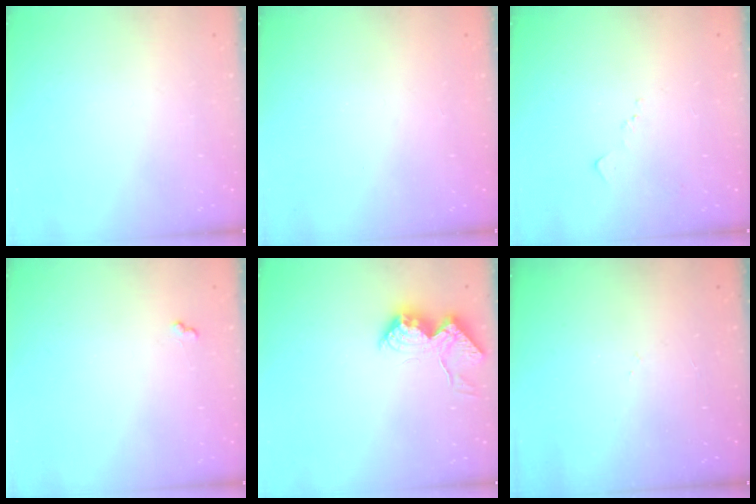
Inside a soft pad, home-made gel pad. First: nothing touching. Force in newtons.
{"total": 0.9, "press": 0.9, "slide": 0.4}
{"total": 6.6, "press": 6.5, "slide": 0.9}
{"total": 4.2, "press": 4.1, "slide": 0.6}
{"total": 19.9, "press": 19.9, "slide": 0.4}
{"total": 4.0, "press": 4.0, "slide": 0.5}